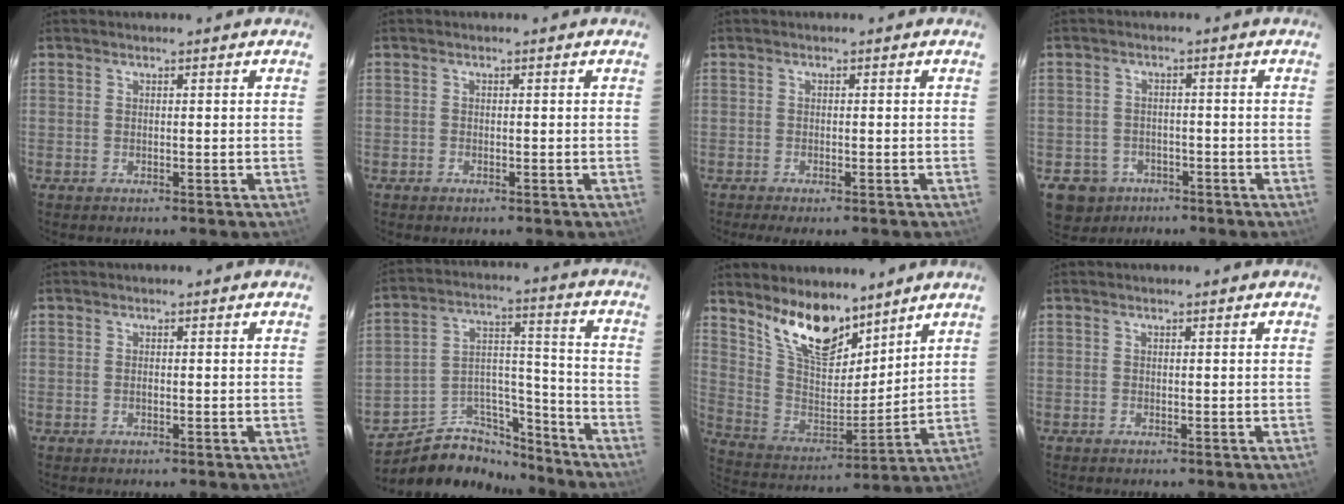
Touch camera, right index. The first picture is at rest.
{"total": 0.9, "force": [-0.6, 0.5, 0.3], "torque": [-0.005, -0.001, -0.012]}
{"total": 3.1, "force": [-2.4, 0.8, 1.8], "torque": [-0.041, -0.013, -0.039]}
{"total": 6.9, "force": [-3.7, 5.7, 1.1], "torque": [-0.039, 0.023, -0.053]}
{"total": 0.5, "force": [-0.2, 0.3, 0.4], "torque": [-0.008, 0.001, -0.004]}
{"total": 14.7, "force": [-12.2, 7.3, 3.8], "torque": [-0.067, 0.068, -0.187]}
{"total": 15.3, "force": [11.3, 6.5, 8.1], "torque": [-0.158, -0.004, 0.221]}
{"total": 0.0}